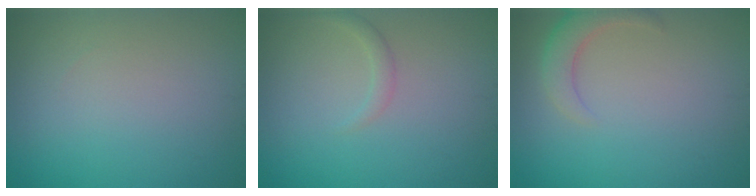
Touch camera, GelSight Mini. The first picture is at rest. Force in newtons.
{"total": 1.0, "press": 1.0, "slide": 0.1}
{"total": 2.7, "press": 2.7, "slide": 0.3}